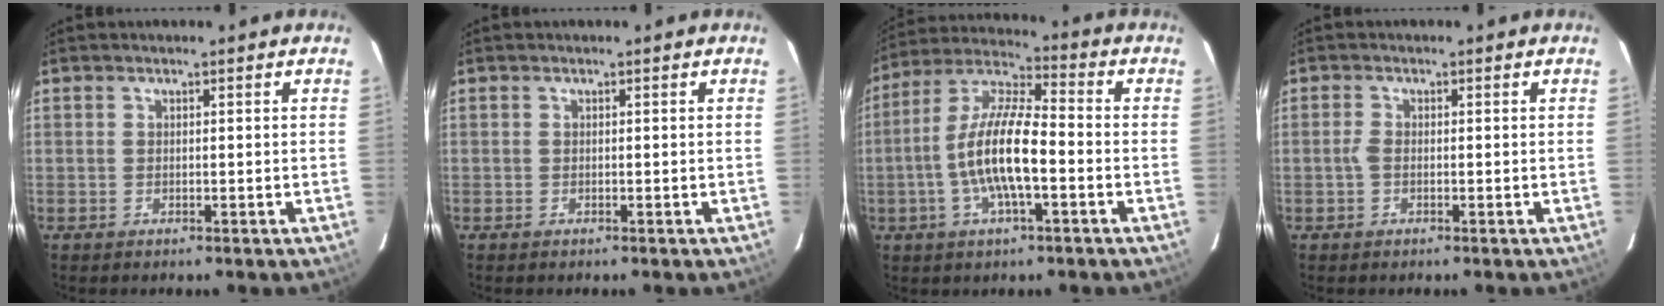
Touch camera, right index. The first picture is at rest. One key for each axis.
{"total": 0.0}
{"total": 13.2, "fx": -3.3, "fy": 3.4, "fz": 12.3, "tx": -0.247, "ty": 0.002, "tz": -0.065}
{"total": 1.5, "fx": -0.4, "fy": 0.7, "fz": 1.2, "tx": -0.028, "ty": 0.003, "tz": -0.010}